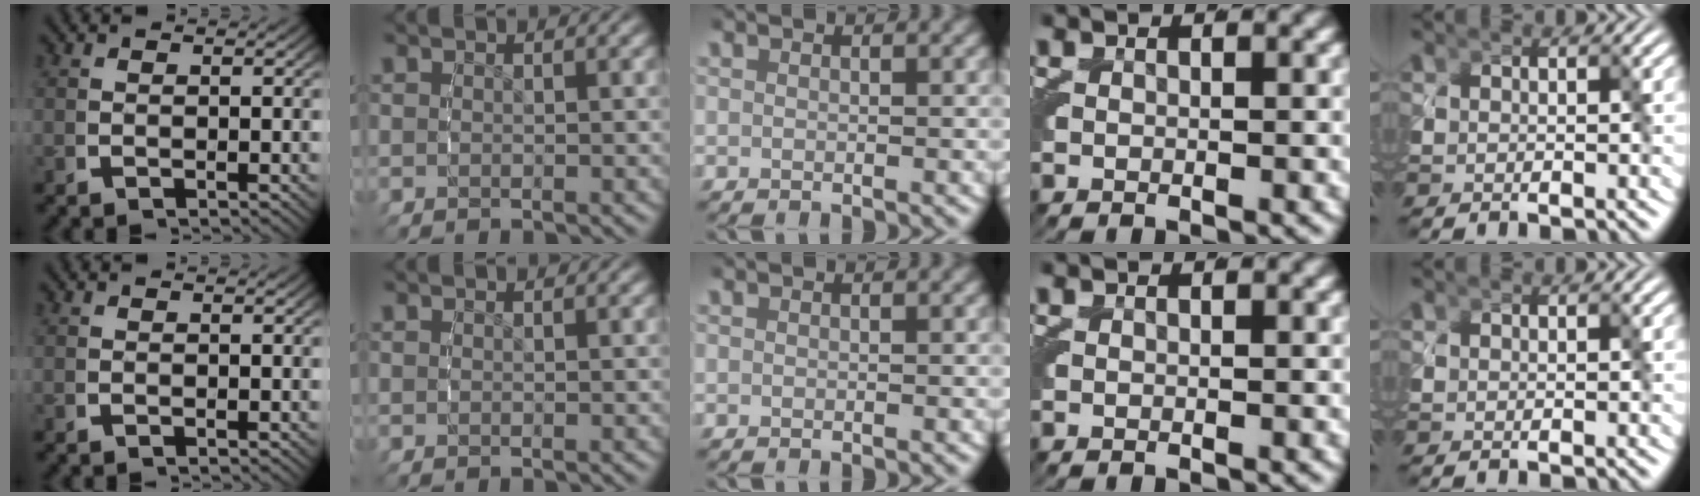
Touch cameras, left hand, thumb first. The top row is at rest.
{}